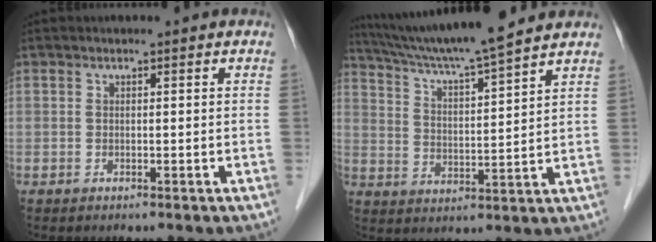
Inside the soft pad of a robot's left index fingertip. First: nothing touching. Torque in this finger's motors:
{"motor_torque": [0.07, -0.45, 0.52, 0.13]}